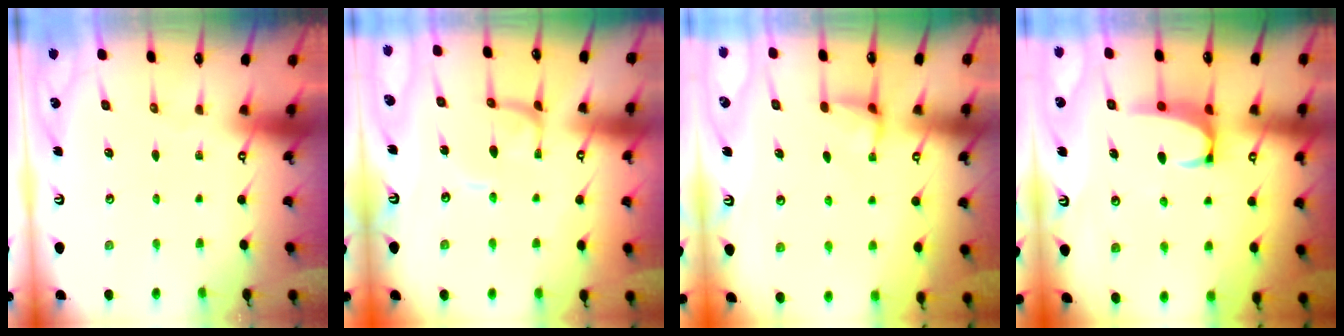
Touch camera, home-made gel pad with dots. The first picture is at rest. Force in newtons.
{"total": 0.0}
{"total": 1.5, "press": 1.3, "slide": 0.7}
{"total": 2.5, "press": 2.4, "slide": 0.8}